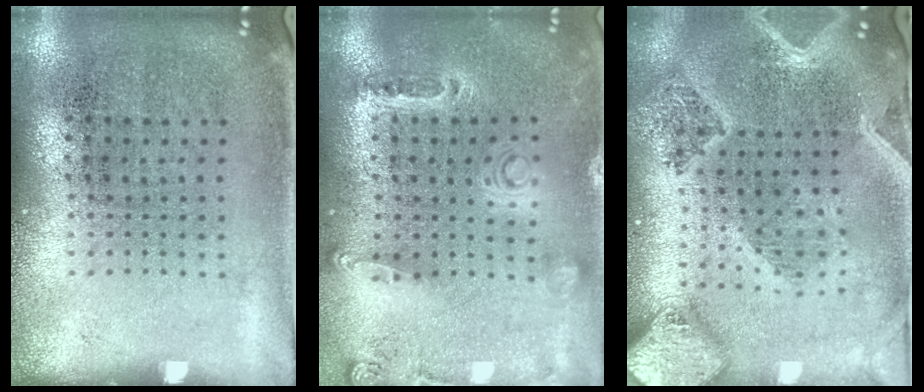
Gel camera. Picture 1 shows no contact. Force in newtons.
{"total": 0.8, "press": 0.7, "slide": 0.3}
{"total": 3.3, "press": 2.8, "slide": 1.8}